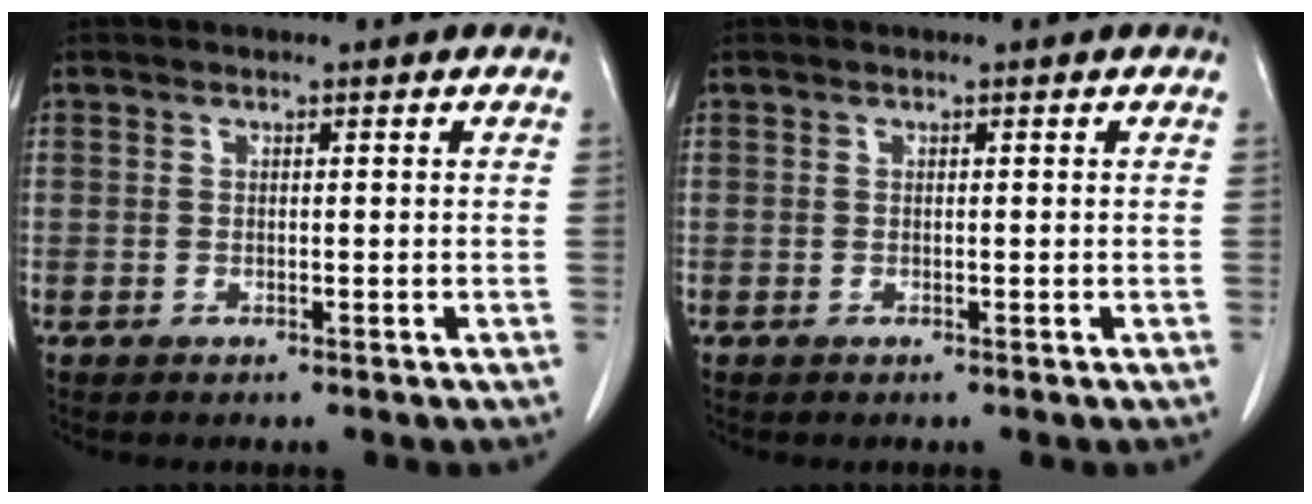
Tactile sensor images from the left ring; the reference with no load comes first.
{"total": 0.0}